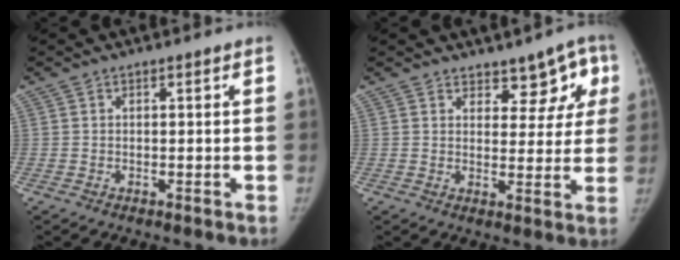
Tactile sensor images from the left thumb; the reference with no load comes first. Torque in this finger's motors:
{"motor_torque": [-0.25, -0.23, -0.46, 0.09, 0.00]}